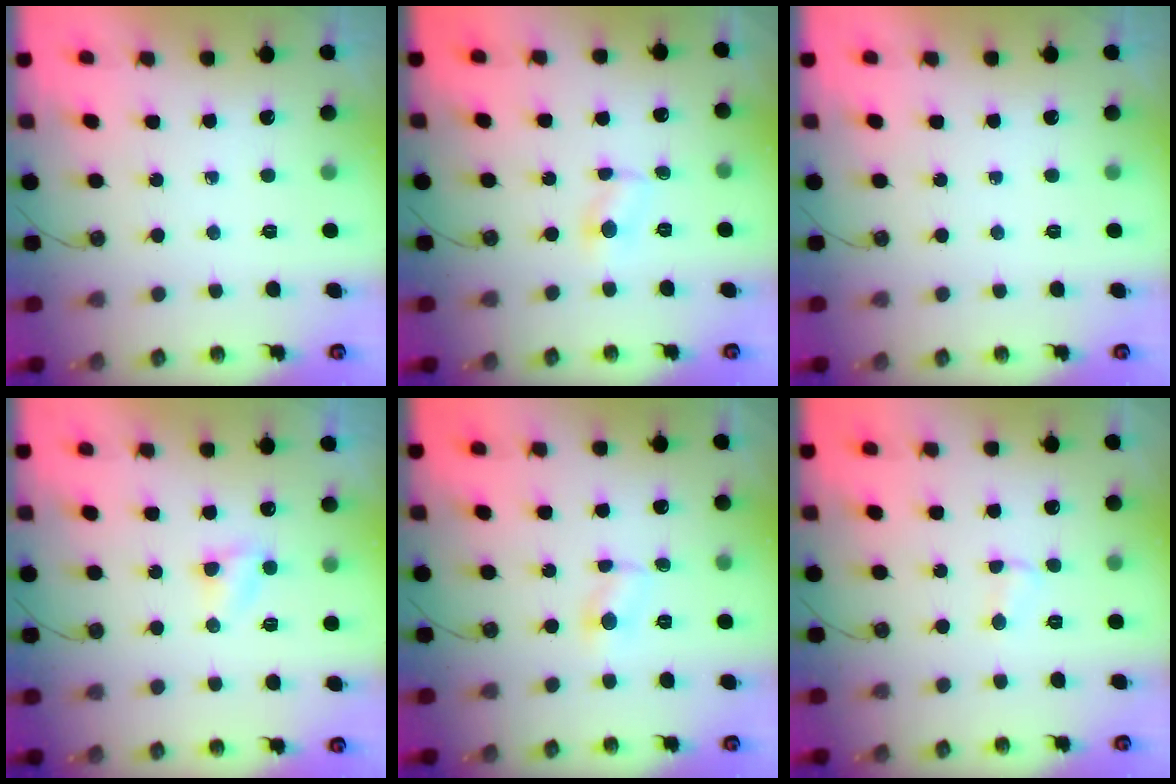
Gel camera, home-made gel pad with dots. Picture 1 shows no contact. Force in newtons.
{"total": 2.3, "press": 2.3, "slide": 0.2}
{"total": 0.0}
{"total": 4.5, "press": 4.4, "slide": 0.6}
{"total": 2.3, "press": 2.3, "slide": 0.2}
{"total": 2.6, "press": 2.6, "slide": 0.3}